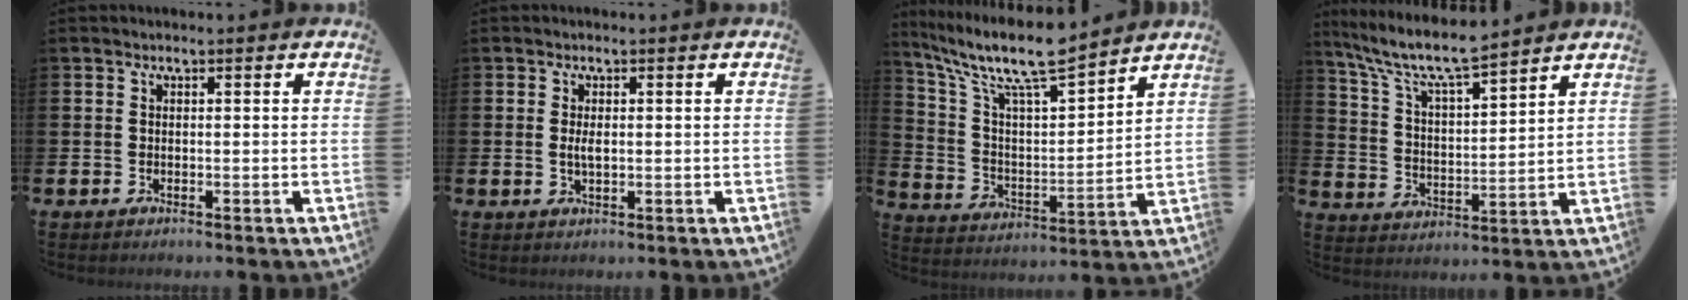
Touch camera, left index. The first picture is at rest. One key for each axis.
{"total": 1.8, "fx": 0.2, "fy": 0.7, "fz": 1.6, "tx": -0.025, "ty": 0.000, "tz": -0.001}
{"total": 11.2, "fx": 9.7, "fy": 1.9, "fz": 5.3, "tx": -0.139, "ty": -0.058, "tz": 0.165}
{"total": 8.4, "fx": 7.4, "fy": 1.1, "fz": 3.7, "tx": -0.106, "ty": -0.041, "tz": 0.129}